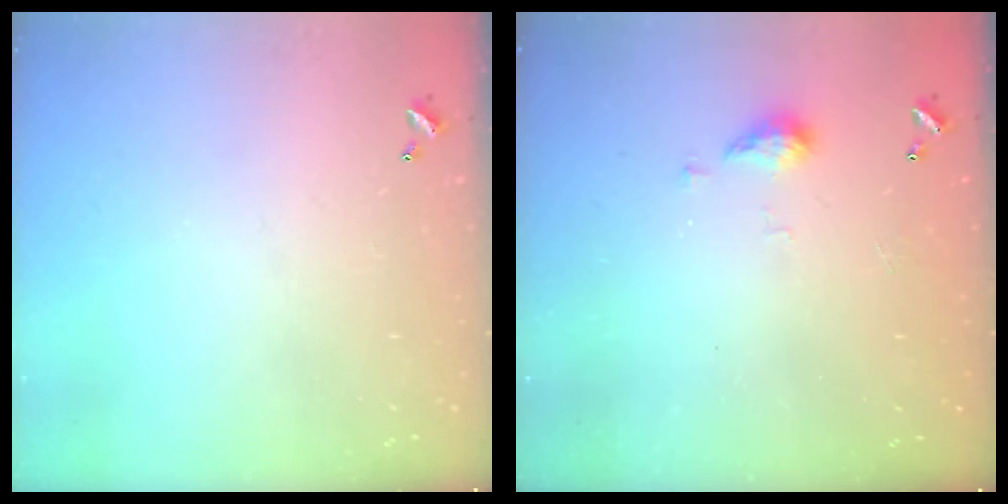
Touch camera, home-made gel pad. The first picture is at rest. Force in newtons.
{"total": 3.8, "press": 3.7, "slide": 0.6}